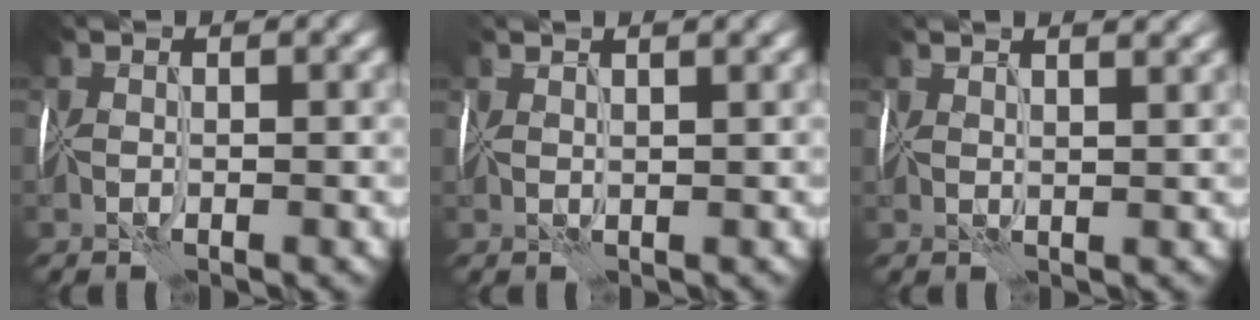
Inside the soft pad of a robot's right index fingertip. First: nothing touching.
{"total": 2.6, "force": [2.1, 0.5, 1.5], "torque": [-0.009, 0.011, 0.030]}
{"total": 4.6, "force": [3.4, 1.6, 2.6], "torque": [-0.024, 0.029, 0.039]}